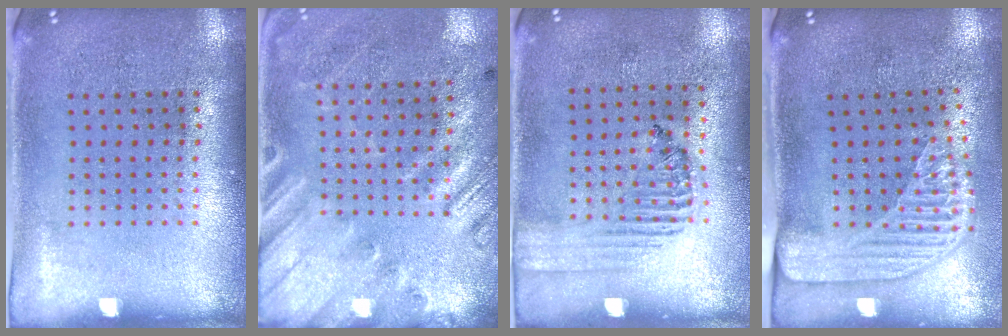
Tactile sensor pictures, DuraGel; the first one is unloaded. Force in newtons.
{"total": 2.6, "press": 1.9, "slide": 1.8}
{"total": 1.4, "press": 1.1, "slide": 0.9}
{"total": 2.3, "press": 1.7, "slide": 1.5}